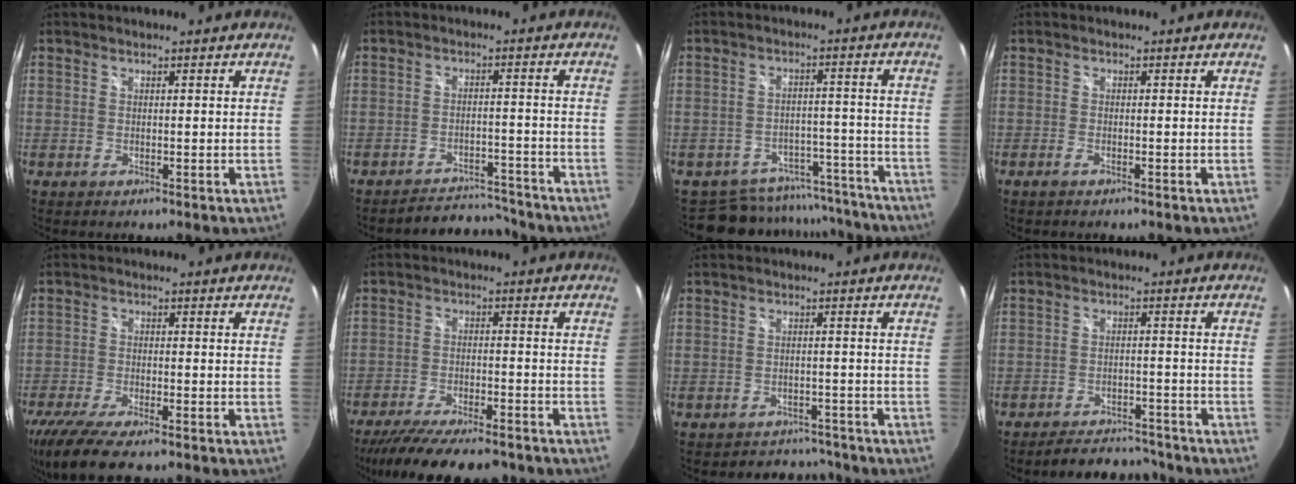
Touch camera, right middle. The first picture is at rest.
{"total": 8.2, "force": [-8.1, 1.4, 0.7], "torque": [-0.026, 0.009, -0.113]}
{"total": 15.7, "force": [-13.5, 7.2, 3.6], "torque": [-0.083, 0.035, -0.164]}
{"total": 1.1, "force": [-0.8, 0.0, 0.7], "torque": [-0.018, -0.001, -0.018]}
{"total": 10.9, "force": [-8.3, 2.3, 6.6], "torque": [-0.157, -0.042, -0.151]}
{"total": 17.0, "force": [-14.2, 3.8, 8.5], "torque": [-0.172, -0.037, -0.217]}
{"total": 5.7, "force": [-5.2, 2.3, 0.0], "torque": [-0.002, 0.017, -0.071]}
{"total": 9.1, "force": [-8.4, 2.4, 2.3], "torque": [-0.061, 0.008, -0.114]}